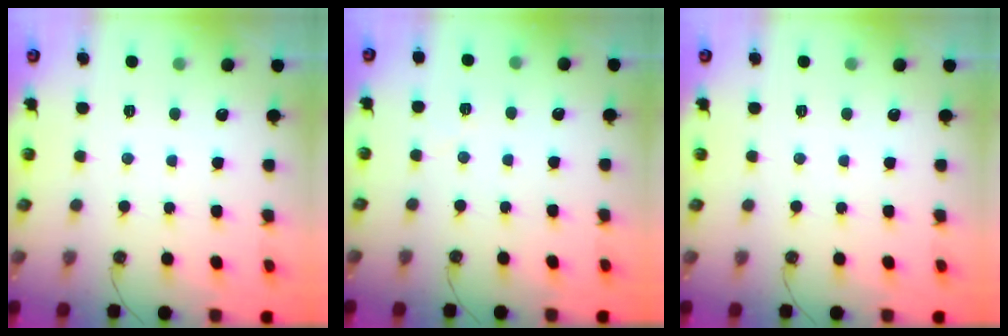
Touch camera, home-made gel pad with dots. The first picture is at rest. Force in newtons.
{"total": 2.6, "press": 2.2, "slide": 1.5}
{"total": 0.0}